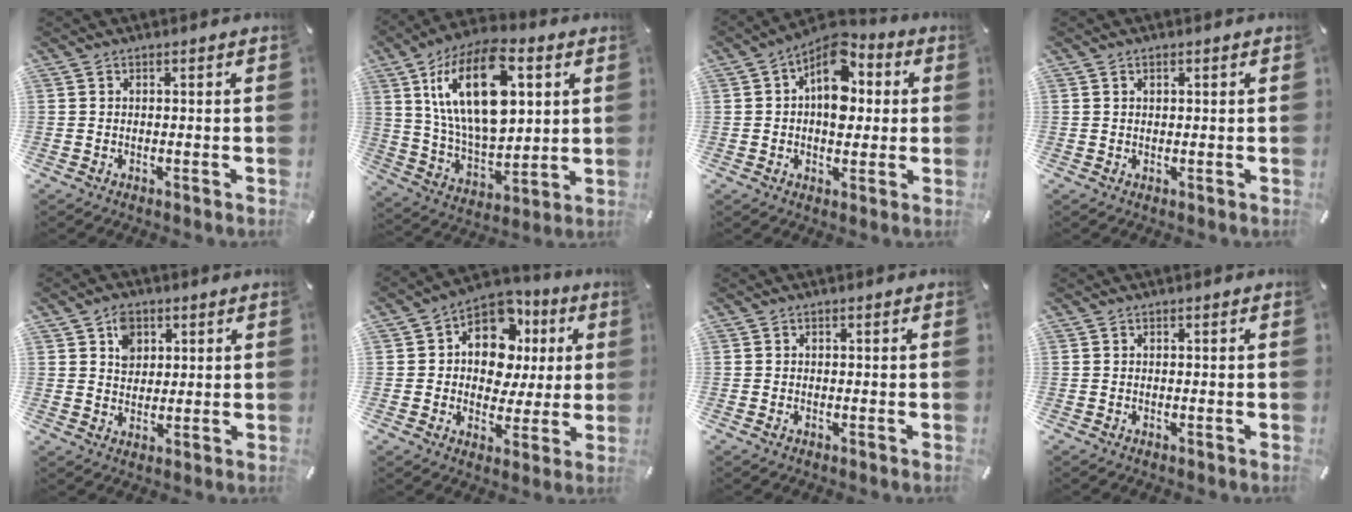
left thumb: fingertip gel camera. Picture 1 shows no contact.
{"total": 22.7, "force": [8.2, 12.5, 17.2], "torque": [-0.344, -0.019, 0.132]}
{"total": 11.6, "force": [2.8, 8.0, 7.9], "torque": [-0.107, -0.025, 0.048]}
{"total": 0.9, "force": [0.4, 0.5, 0.7], "torque": [-0.013, 0.002, 0.007]}
{"total": 5.5, "force": [2.3, 4.6, 2.0], "torque": [-0.029, 0.001, 0.038]}
{"total": 12.5, "force": [4.3, 9.8, 6.4], "torque": [-0.099, -0.027, 0.081]}
{"total": 0.7, "force": [-0.2, 0.4, 0.6], "torque": [-0.010, 0.001, -0.004]}
{"total": 0.0}